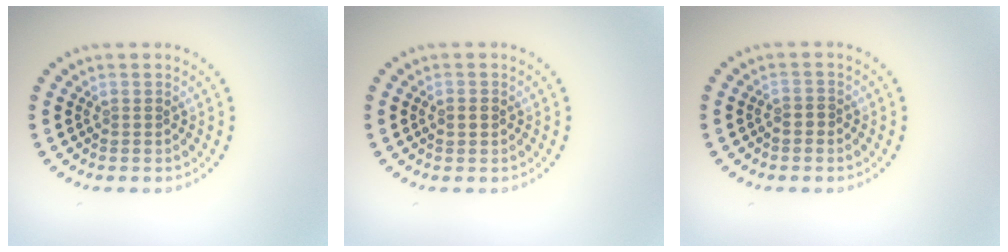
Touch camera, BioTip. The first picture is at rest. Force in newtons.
{"total": 1.5, "press": 1.5, "slide": 0.1}
{"total": 0.8, "press": 0.5, "slide": 0.6}